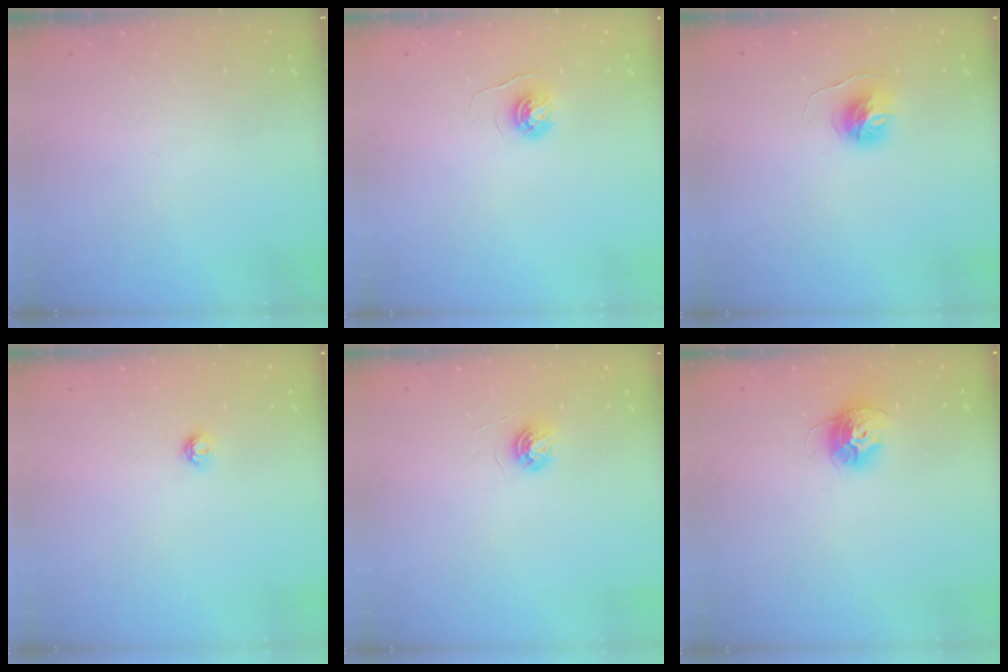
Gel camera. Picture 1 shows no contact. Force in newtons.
{"total": 4.7, "press": 4.6, "slide": 0.4}
{"total": 6.4, "press": 6.4, "slide": 0.6}
{"total": 3.6, "press": 3.5, "slide": 0.3}
{"total": 5.2, "press": 5.2, "slide": 0.5}
{"total": 10.5, "press": 10.4, "slide": 0.9}